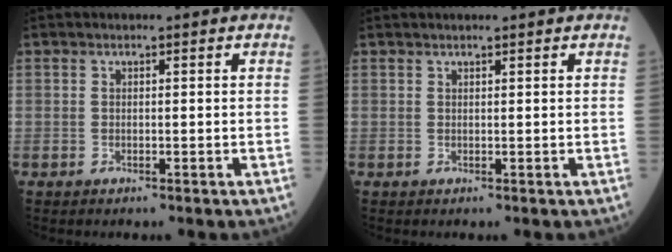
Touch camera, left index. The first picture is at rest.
{"total": 1.6, "force": [1.3, 0.4, 0.7], "torque": [-0.012, 0.009, 0.020]}